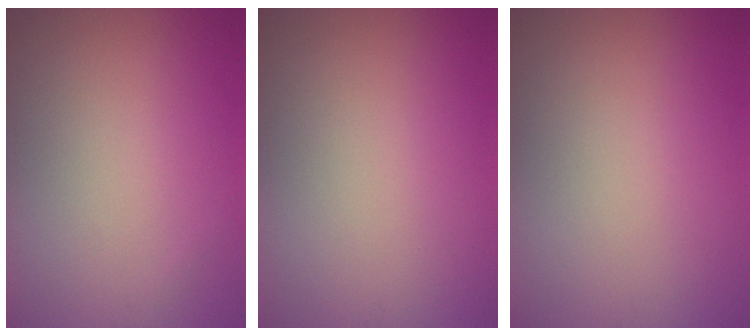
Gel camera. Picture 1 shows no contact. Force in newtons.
{"total": 0.0}
{"total": 0.0}